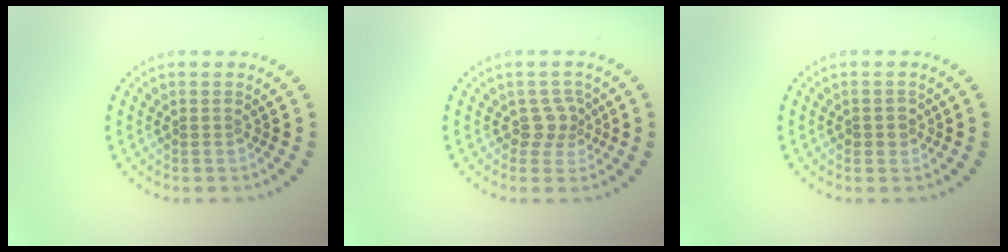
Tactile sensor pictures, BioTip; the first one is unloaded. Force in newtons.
{"total": 2.0, "press": 1.6, "slide": 1.3}
{"total": 1.1, "press": 1.0, "slide": 0.4}